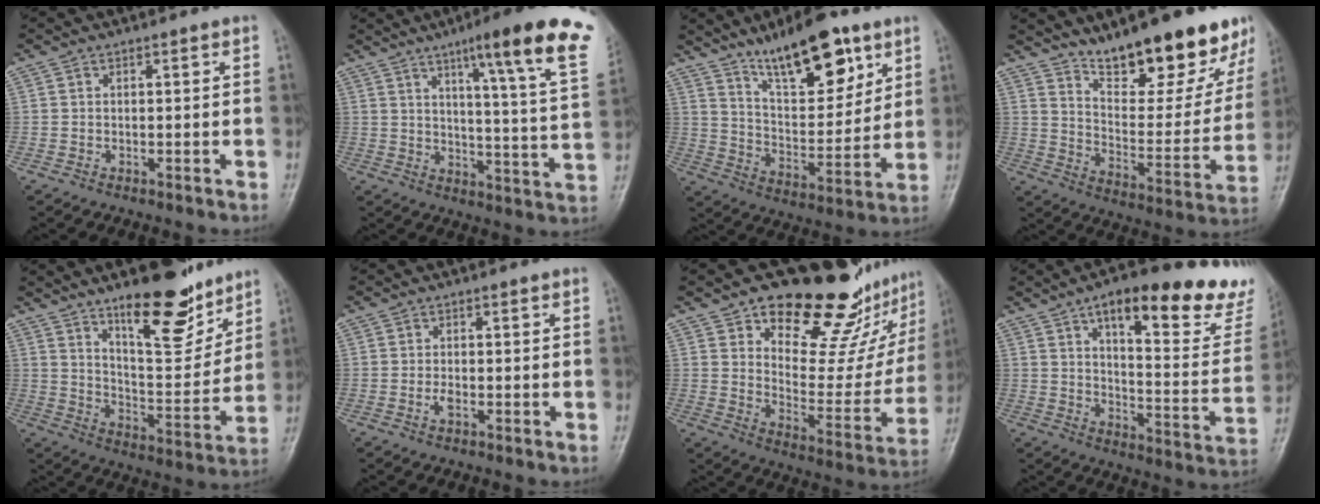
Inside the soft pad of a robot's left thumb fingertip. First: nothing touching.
{"total": 21.4, "force": [12.1, 2.0, 17.5], "torque": [-0.221, -0.043, 0.156]}
{"total": 17.4, "force": [11.1, 6.6, 11.6], "torque": [-0.145, -0.059, 0.193]}
{"total": 21.6, "force": [15.7, 6.7, 13.2], "torque": [-0.143, -0.099, 0.244]}
{"total": 16.4, "force": [11.4, 5.6, 10.4], "torque": [-0.116, -0.086, 0.187]}
{"total": 1.5, "force": [-0.5, 0.7, 1.2], "torque": [-0.026, -0.001, -0.011]}
{"total": 24.7, "force": [17.8, 10.6, 13.5], "torque": [-0.133, -0.107, 0.251]}
{"total": 25.1, "force": [16.4, 7.5, 17.5], "torque": [-0.195, -0.066, 0.221]}